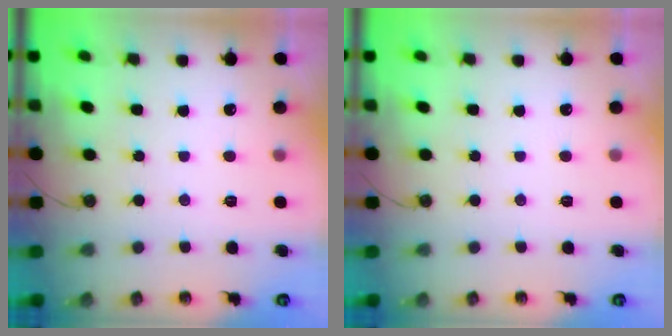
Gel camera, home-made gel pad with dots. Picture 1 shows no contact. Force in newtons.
{"total": 0.0}